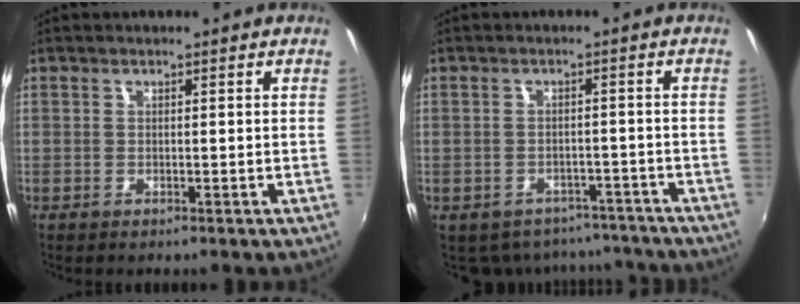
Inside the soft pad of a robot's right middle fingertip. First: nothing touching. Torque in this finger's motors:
{"motor_torque": [0.98, -1.16, 0.14, 0.04]}